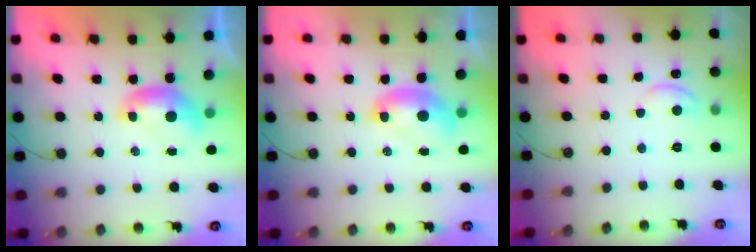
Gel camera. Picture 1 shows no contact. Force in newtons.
{"total": 1.8, "press": 1.8, "slide": 0.3}
{"total": 0.6, "press": 0.2, "slide": 0.6}